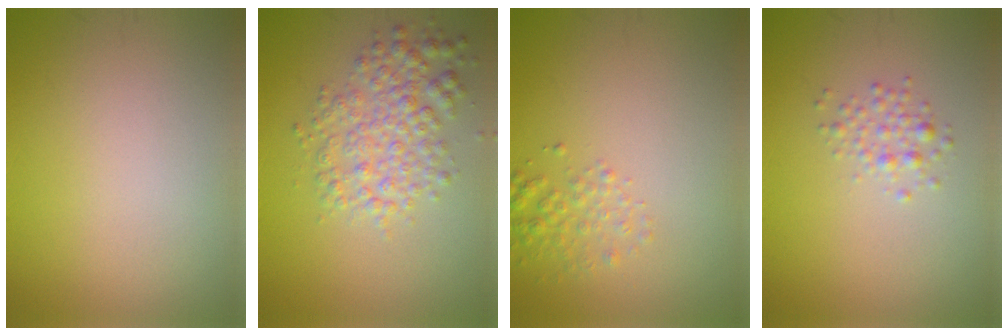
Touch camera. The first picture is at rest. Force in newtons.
{"total": 4.3, "press": 4.3, "slide": 0.1}
{"total": 1.8, "press": 1.8, "slide": 0.1}
{"total": 1.5, "press": 1.5, "slide": 0.0}